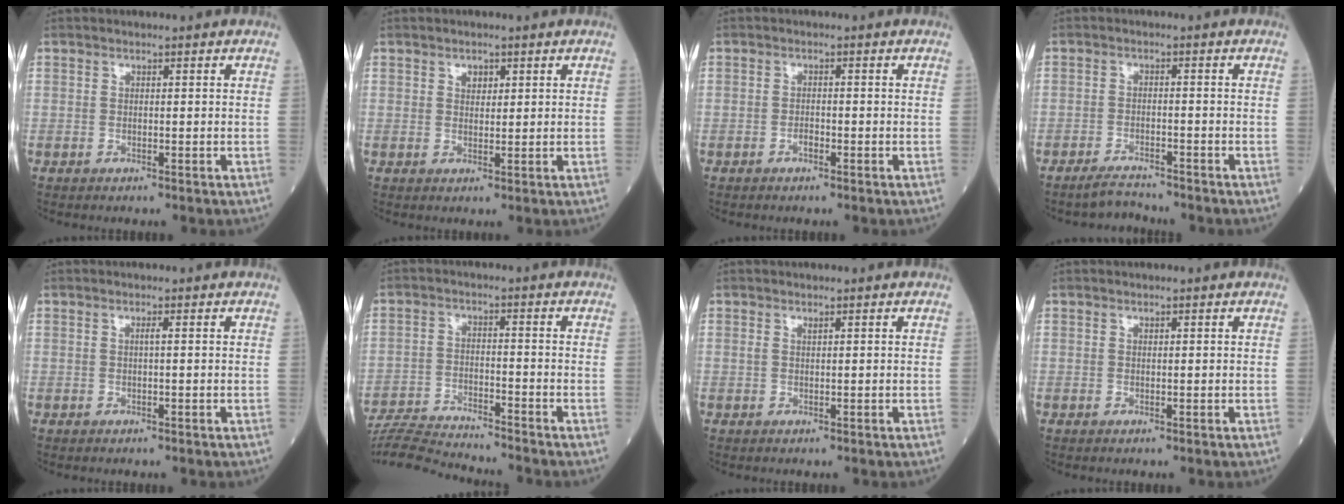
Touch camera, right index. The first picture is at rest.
{"total": 1.7, "force": [0.9, 1.1, 0.9], "torque": [-0.013, 0.000, 0.015]}
{"total": 1.1, "force": [-0.6, 0.4, 0.7], "torque": [-0.012, 0.003, -0.012]}
{"total": 2.7, "force": [-2.7, 0.1, 0.0], "torque": [-0.005, -0.013, -0.046]}
{"total": 0.6, "force": [0.1, -0.1, 0.5], "torque": [-0.009, 0.000, 0.002]}
{"total": 11.1, "force": [-10.7, -0.9, 2.6], "torque": [-0.039, -0.008, -0.187]}
{"total": 0.6, "force": [0.4, 0.1, 0.4], "torque": [-0.013, 0.004, 0.008]}
{"total": 0.0}